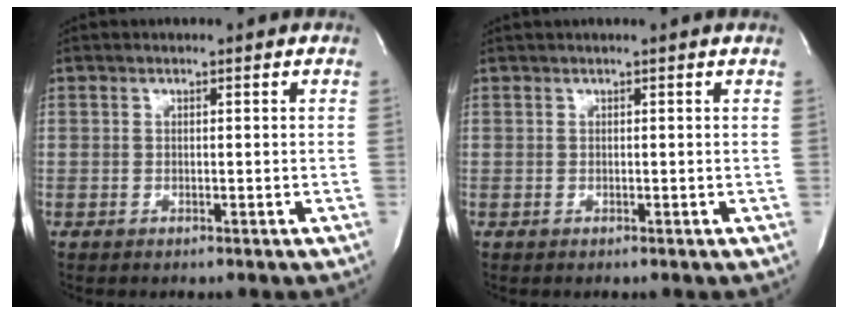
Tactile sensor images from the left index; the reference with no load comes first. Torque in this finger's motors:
{"motor_torque": [-0.03, 0.15, -0.03, -0.01]}